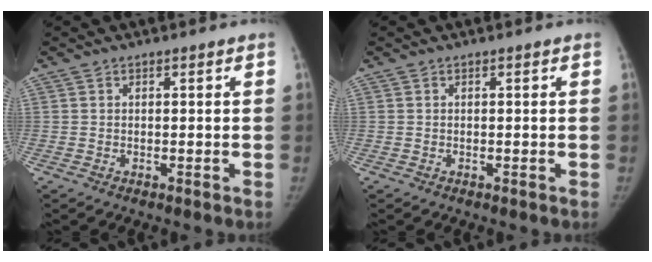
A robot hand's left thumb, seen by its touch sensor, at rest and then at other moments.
{"total": 0.0}